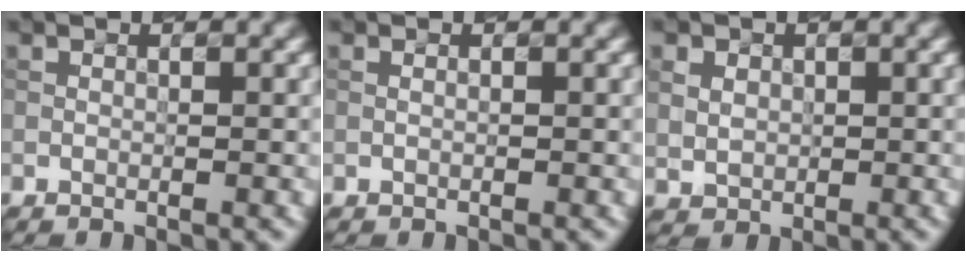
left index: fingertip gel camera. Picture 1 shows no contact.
{"total": 0.0}
{"total": 1.4, "force": [0.5, 1.3, 0.1], "torque": [-0.012, 0.004, 0.023]}